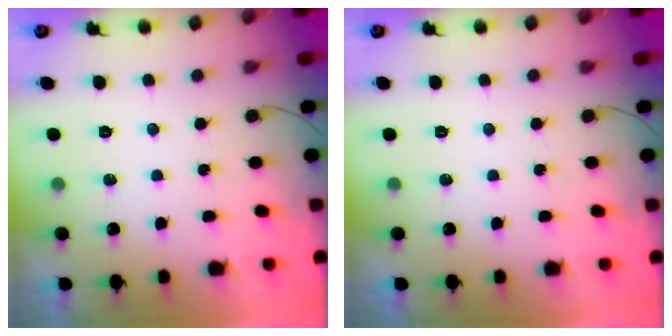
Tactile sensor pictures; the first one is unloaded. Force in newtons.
{"total": 0.0}